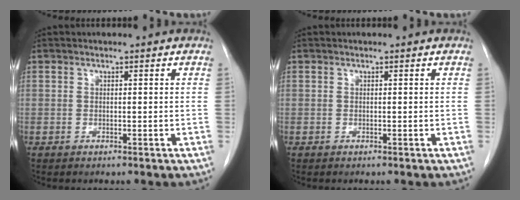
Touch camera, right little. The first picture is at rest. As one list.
[{"total": 0.0}]